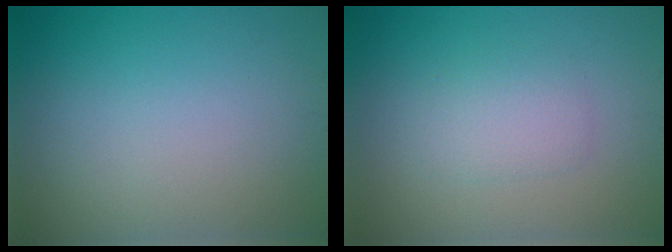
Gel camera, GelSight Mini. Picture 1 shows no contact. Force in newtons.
{"total": 1.9, "press": 1.9, "slide": 0.0}